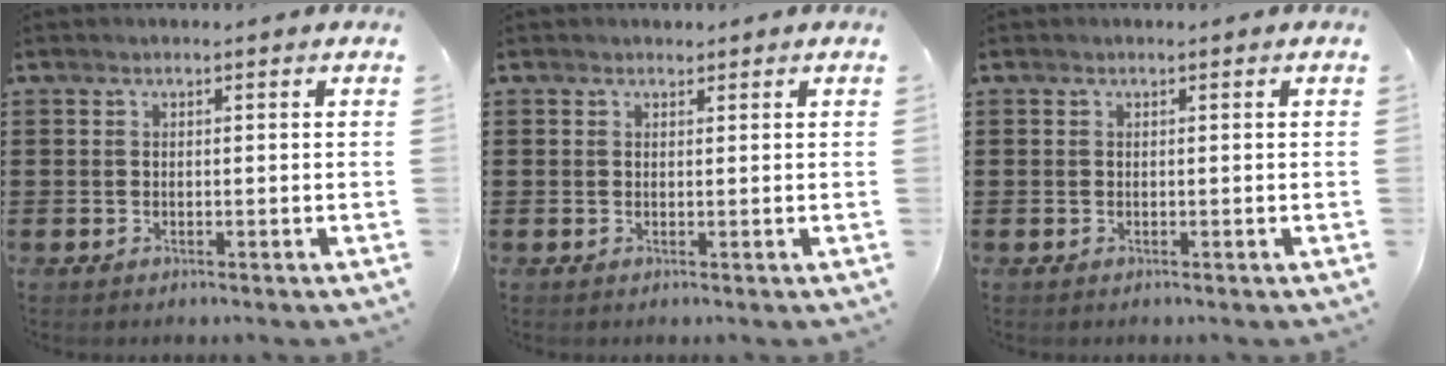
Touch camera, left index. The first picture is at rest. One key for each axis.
{"total": 0.6, "fx": 0.5, "fy": 0.4, "fz": 0.1, "tx": -0.003, "ty": 0.003, "tz": 0.010}
{"total": 0.0}